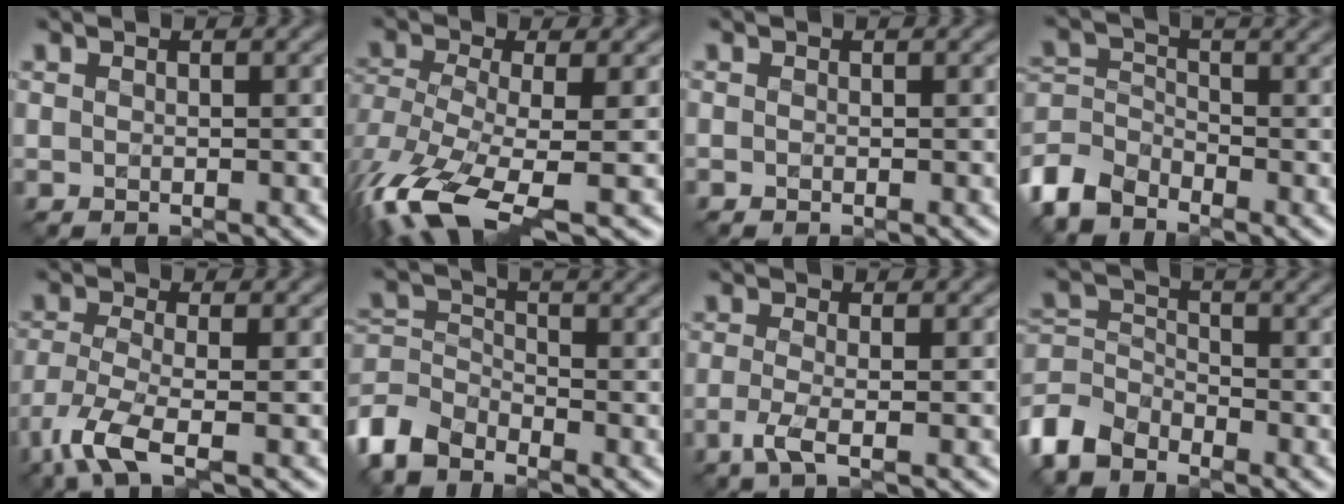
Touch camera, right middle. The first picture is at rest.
{"total": 9.5, "force": [-4.7, 3.6, 7.4], "torque": [-0.171, -0.026, -0.087]}
{"total": 0.0}
{"total": 4.6, "force": [-3.6, 2.1, 2.0], "torque": [-0.046, -0.004, -0.089]}
{"total": 5.2, "force": [-3.0, 1.4, 4.0], "torque": [-0.095, -0.016, -0.068]}
{"total": 4.7, "force": [-3.4, 2.2, 2.4], "torque": [-0.054, -0.004, -0.086]}
{"total": 2.5, "force": [-1.0, 0.6, 2.2], "torque": [-0.048, -0.008, -0.029]}
{"total": 4.8, "force": [-3.6, 2.3, 2.0], "torque": [-0.047, -0.002, -0.090]}